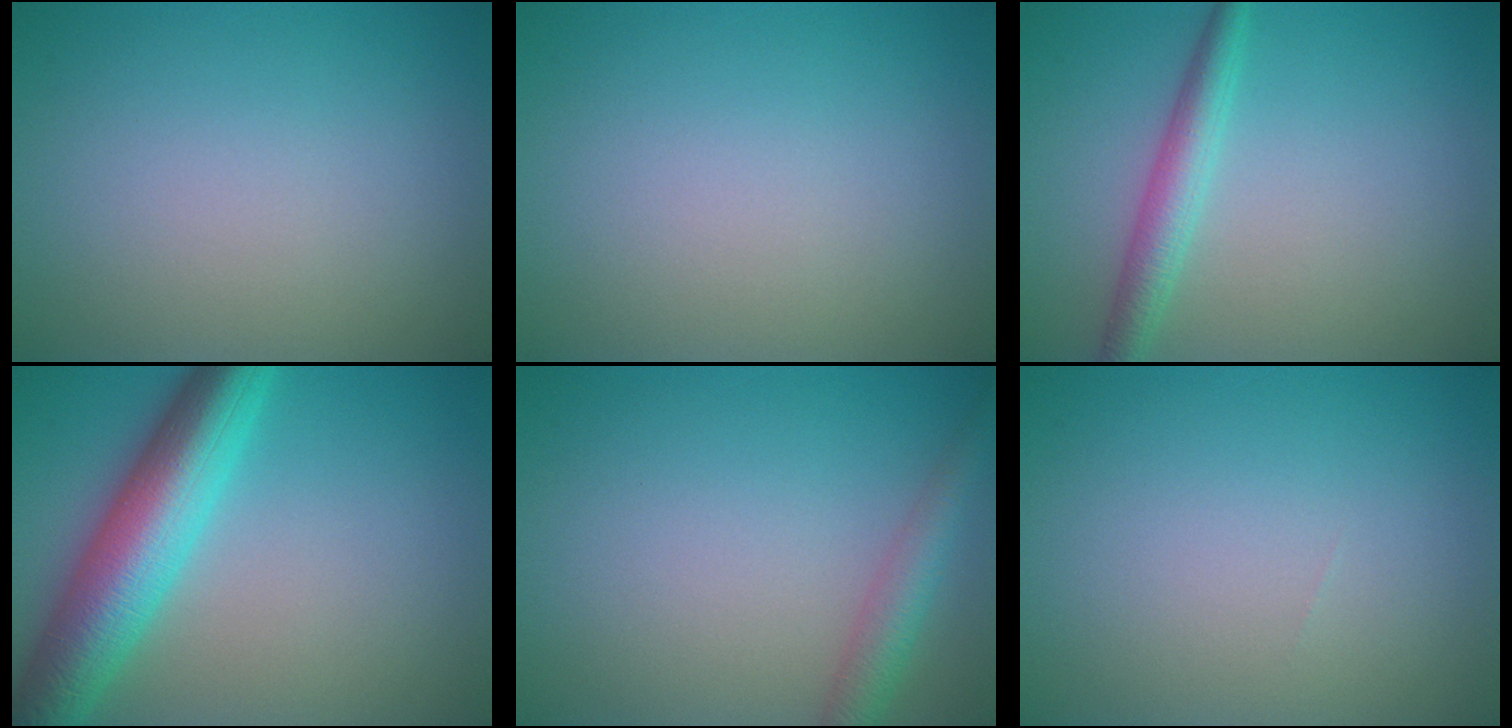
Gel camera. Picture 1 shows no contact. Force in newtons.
{"total": 0.0}
{"total": 2.9, "press": 2.9, "slide": 0.0}
{"total": 8.8, "press": 8.8, "slide": 0.0}
{"total": 2.9, "press": 2.9, "slide": 0.1}
{"total": 0.0}